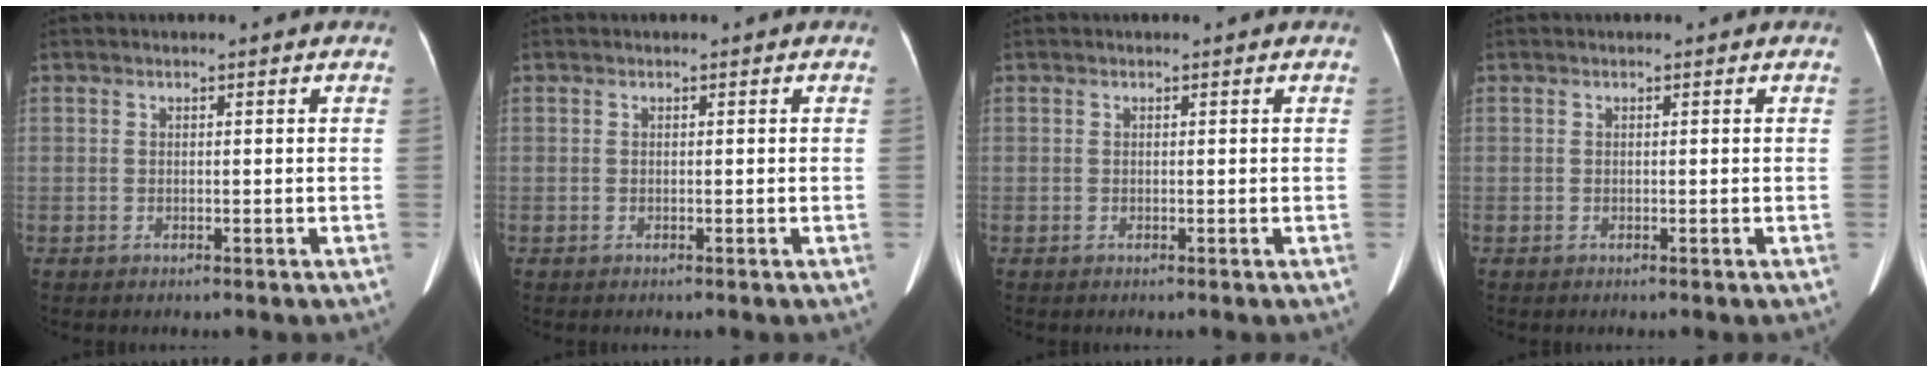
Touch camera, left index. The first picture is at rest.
{"total": 0.0}
{"total": 0.0}
{"total": 0.0}